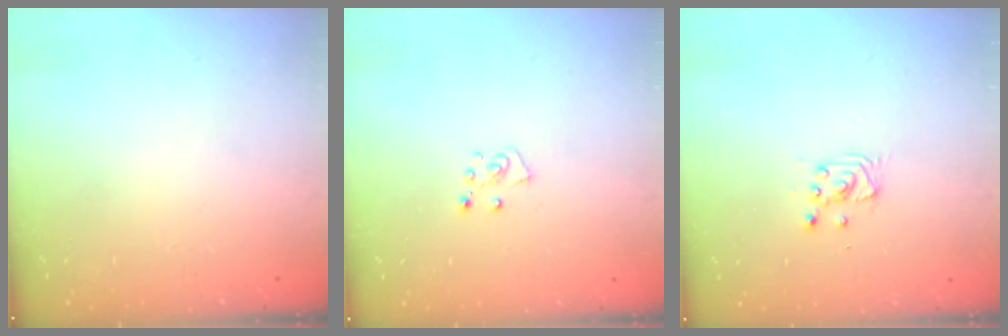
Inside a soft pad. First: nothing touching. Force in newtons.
{"total": 4.7, "press": 4.7, "slide": 0.5}
{"total": 2.9, "press": 2.9, "slide": 0.4}